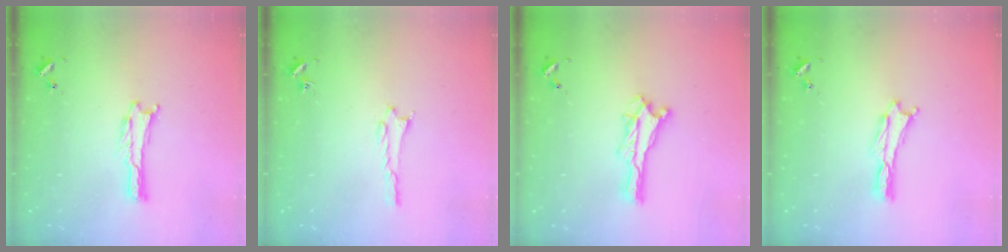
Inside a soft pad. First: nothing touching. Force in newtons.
{"total": 1.4, "press": 1.4, "slide": 0.2}
{"total": 0.0}
{"total": 0.0}